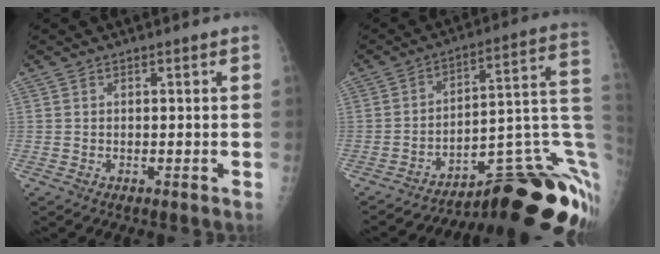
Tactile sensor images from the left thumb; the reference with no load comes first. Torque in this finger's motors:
{"motor_torque": [-2.16, 2.63, 0.08, 0.10, 0.02]}